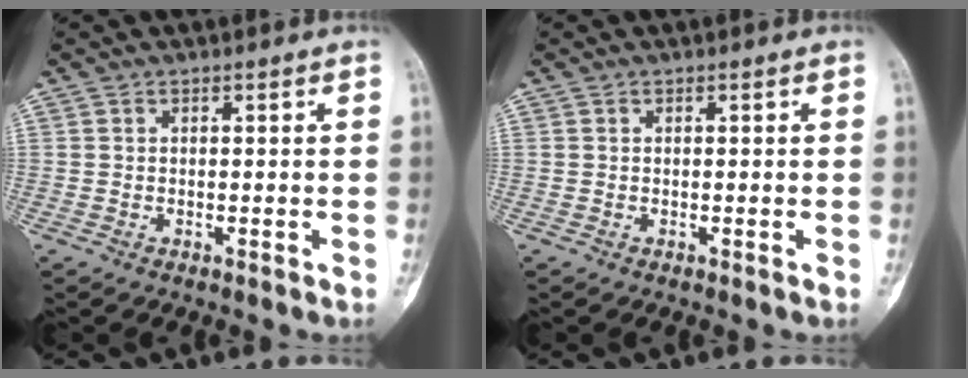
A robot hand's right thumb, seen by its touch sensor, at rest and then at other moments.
{"total": 0.0}